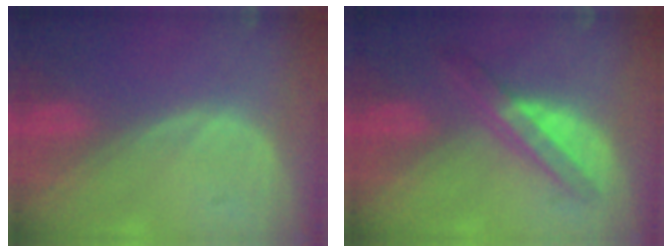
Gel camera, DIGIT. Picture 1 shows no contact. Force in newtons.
{"total": 6.6, "press": 5.7, "slide": 3.4}